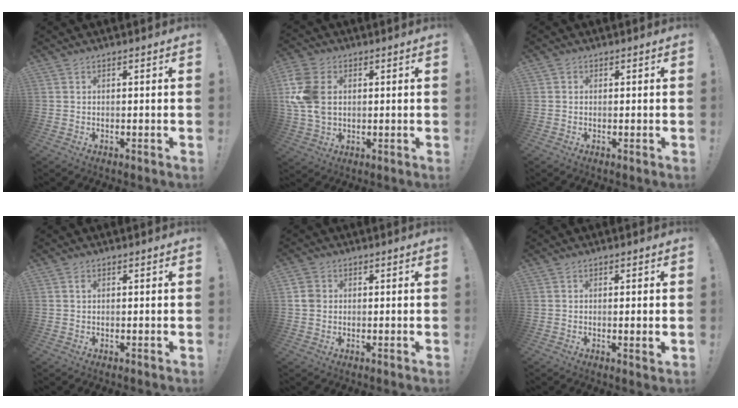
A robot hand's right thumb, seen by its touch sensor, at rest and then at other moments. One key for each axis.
{"total": 14.0, "fx": 2.3, "fy": 10.0, "fz": 9.5, "tx": -0.200, "ty": -0.002, "tz": 0.044}
{"total": 0.6, "fx": 0.1, "fy": 0.6, "fz": 0.0, "tx": -0.002, "ty": 0.004, "tz": 0.002}
{"total": 0.6, "fx": 0.2, "fy": 0.5, "fz": 0.4, "tx": 0.000, "ty": -0.001, "tz": 0.001}
{"total": 4.0, "fx": 0.4, "fy": 3.6, "fz": 1.8, "tx": -0.021, "ty": 0.007, "tz": 0.009}
{"total": 2.3, "fx": 0.3, "fy": -0.1, "fz": 2.3, "tx": -0.022, "ty": -0.009, "tz": 0.002}